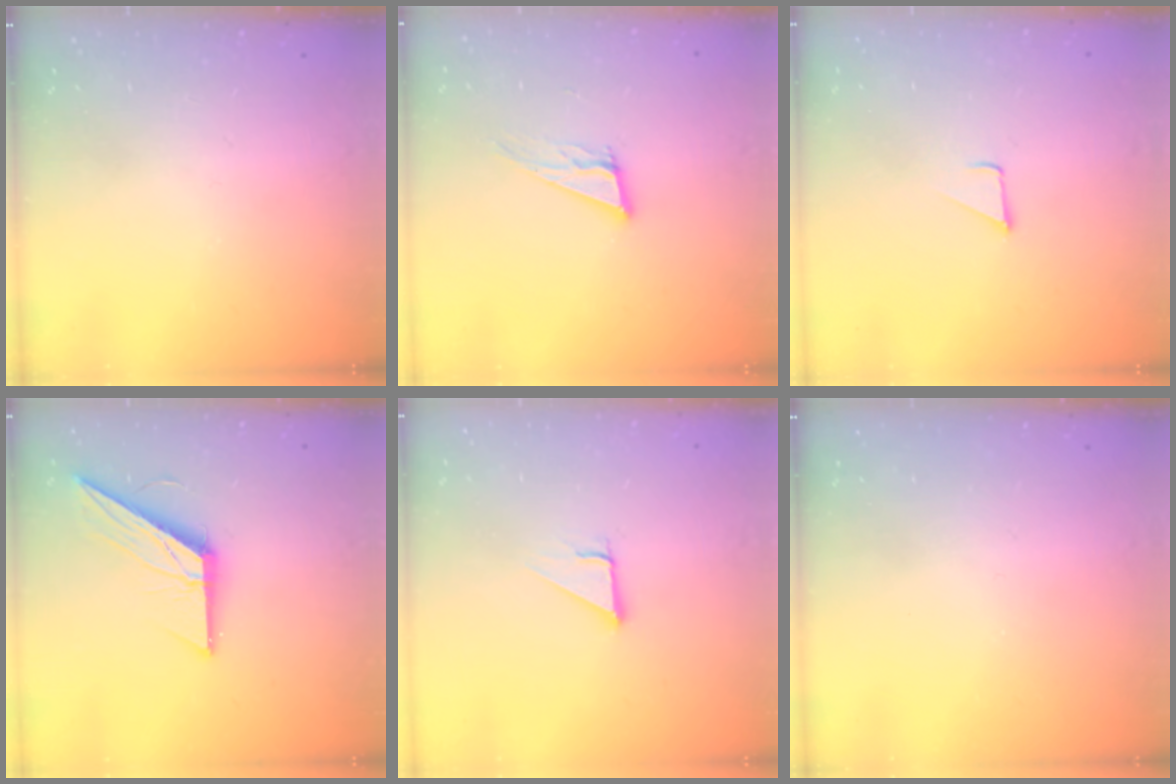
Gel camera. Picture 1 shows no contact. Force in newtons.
{"total": 10.9, "press": 10.4, "slide": 3.3}
{"total": 2.3, "press": 2.3, "slide": 0.2}
{"total": 13.9, "press": 13.9, "slide": 0.5}
{"total": 2.9, "press": 2.9, "slide": 0.1}
{"total": 0.0}